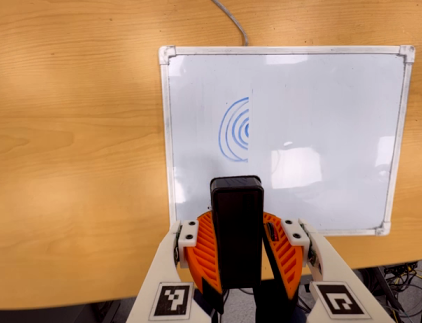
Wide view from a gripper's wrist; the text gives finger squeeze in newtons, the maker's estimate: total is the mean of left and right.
{"total": 7.7, "left": 8.4, "right": 6.9}